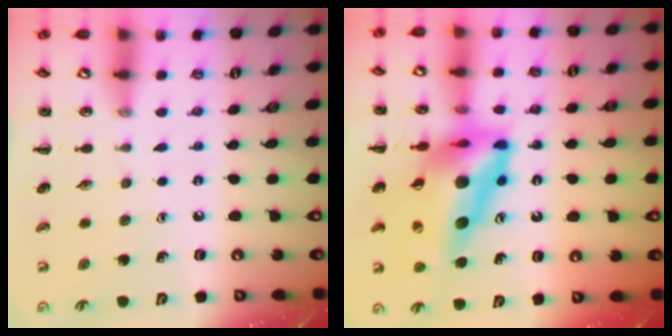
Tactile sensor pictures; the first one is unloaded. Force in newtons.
{"total": 18.9, "press": 18.0, "slide": 5.8}